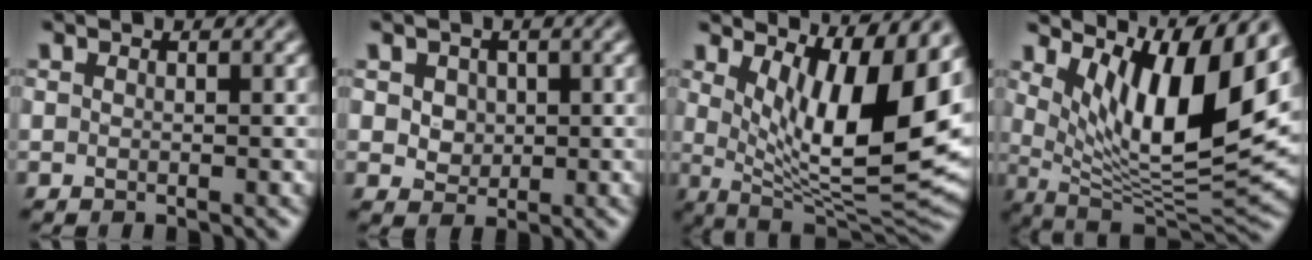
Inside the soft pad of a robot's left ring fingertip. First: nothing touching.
{"total": 3.1, "force": [1.1, 2.5, 1.5], "torque": [-0.035, 0.006, 0.023]}
{"total": 12.4, "force": [4.0, 3.9, 11.1], "torque": [-0.151, -0.020, 0.074]}
{"total": 10.8, "force": [4.8, 3.1, 9.2], "torque": [-0.151, -0.015, 0.093]}